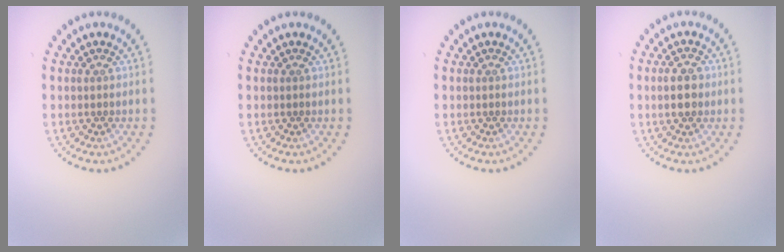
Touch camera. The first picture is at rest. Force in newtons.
{"total": 0.0}
{"total": 0.0}
{"total": 2.6, "press": 2.6, "slide": 0.1}